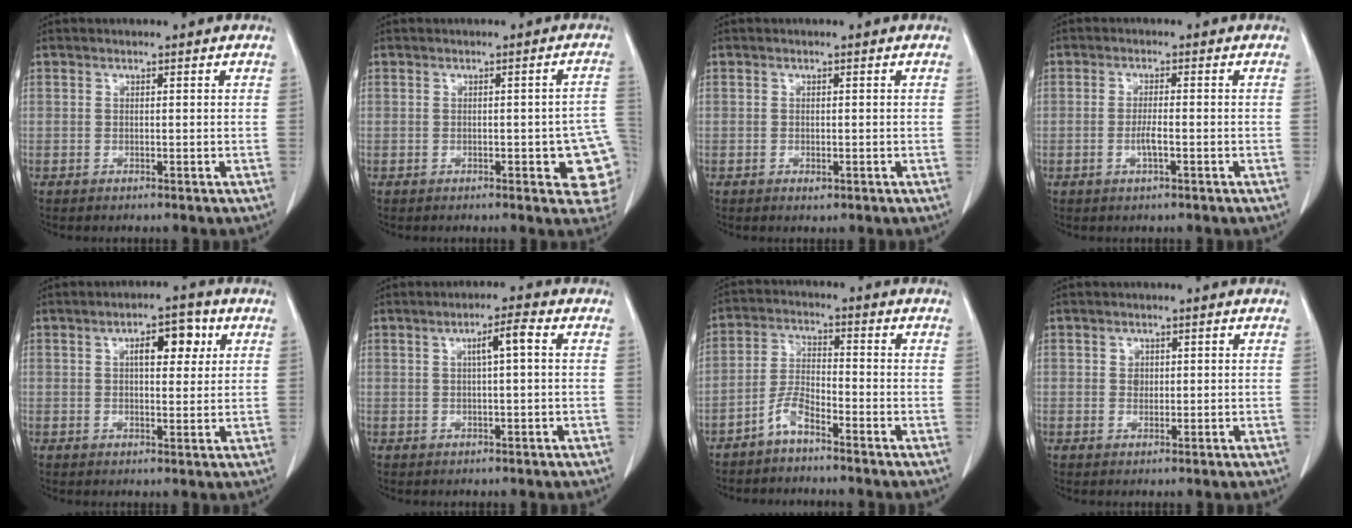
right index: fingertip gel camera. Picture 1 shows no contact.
{"total": 7.9, "force": [-2.0, 2.4, 7.3], "torque": [-0.064, 0.005, -0.025]}
{"total": 0.8, "force": [-0.3, 0.5, 0.5], "torque": [-0.005, -0.001, -0.002]}
{"total": 2.6, "force": [-0.8, 0.4, 2.4], "torque": [-0.049, 0.000, -0.017]}
{"total": 6.1, "force": [2.1, 2.6, 5.1], "torque": [-0.077, 0.014, 0.031]}
{"total": 3.6, "force": [0.8, 0.2, 3.5], "torque": [-0.059, 0.007, 0.012]}
{"total": 4.4, "force": [-3.5, 1.2, 2.5], "torque": [-0.056, 0.004, -0.071]}
{"total": 1.5, "force": [0.2, 1.4, 0.7], "torque": [-0.010, 0.001, 0.004]}